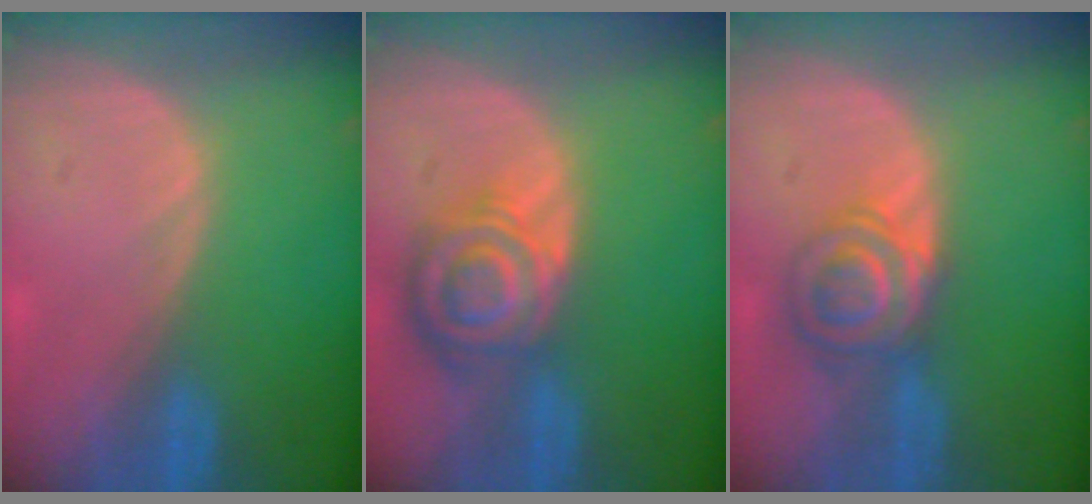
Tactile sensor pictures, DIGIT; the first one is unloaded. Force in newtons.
{"total": 8.3, "press": 7.2, "slide": 4.0}
{"total": 6.8, "press": 5.9, "slide": 3.5}